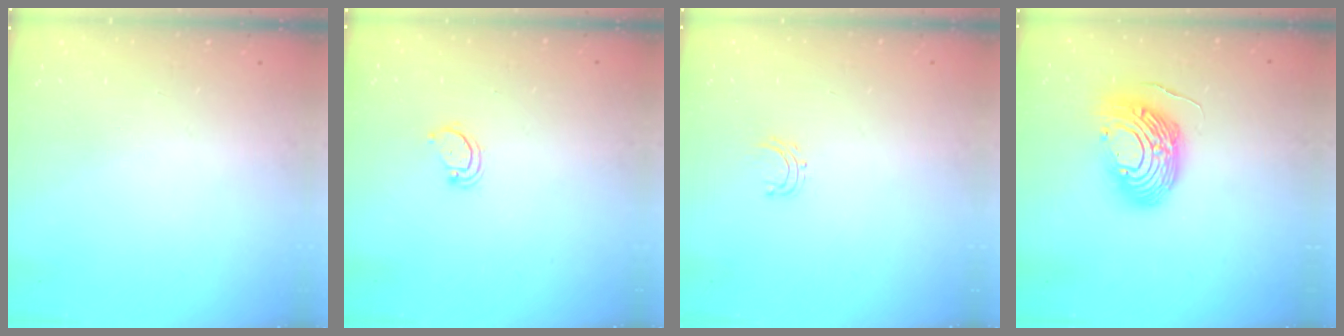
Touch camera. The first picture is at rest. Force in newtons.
{"total": 2.9, "press": 2.9, "slide": 0.2}
{"total": 3.7, "press": 3.7, "slide": 0.3}
{"total": 14.0, "press": 13.9, "slide": 2.3}